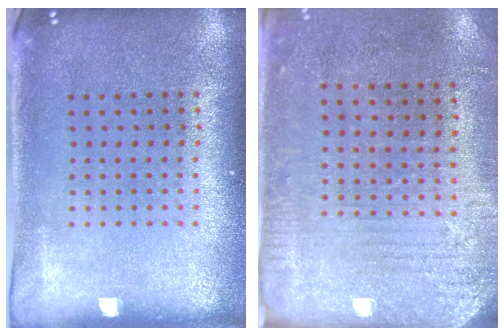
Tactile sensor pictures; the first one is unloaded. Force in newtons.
{"total": 2.8, "press": 2.4, "slide": 1.4}